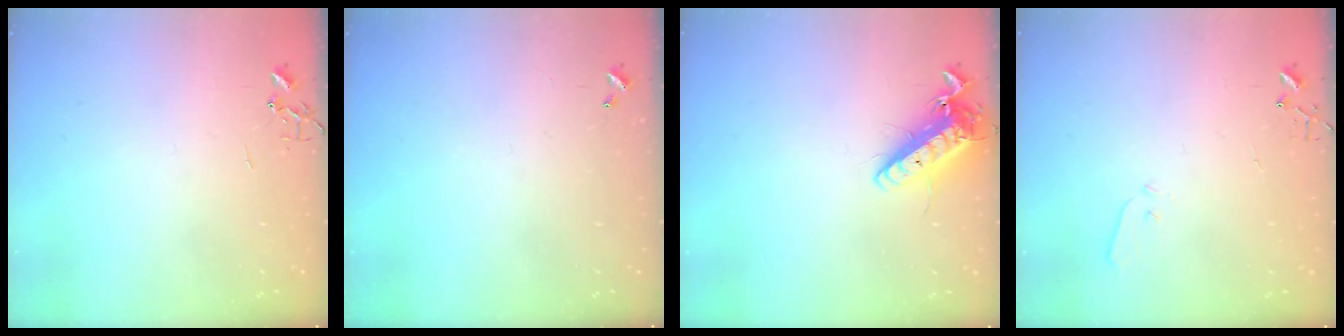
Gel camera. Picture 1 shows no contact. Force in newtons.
{"total": 0.0}
{"total": 14.5, "press": 14.3, "slide": 2.0}
{"total": 3.7, "press": 3.6, "slide": 0.7}